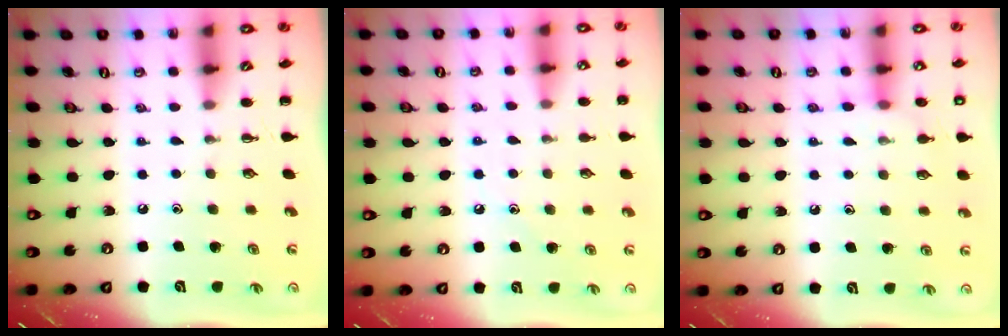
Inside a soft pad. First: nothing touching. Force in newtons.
{"total": 7.6, "press": 7.3, "slide": 2.3}
{"total": 8.0, "press": 7.8, "slide": 1.6}